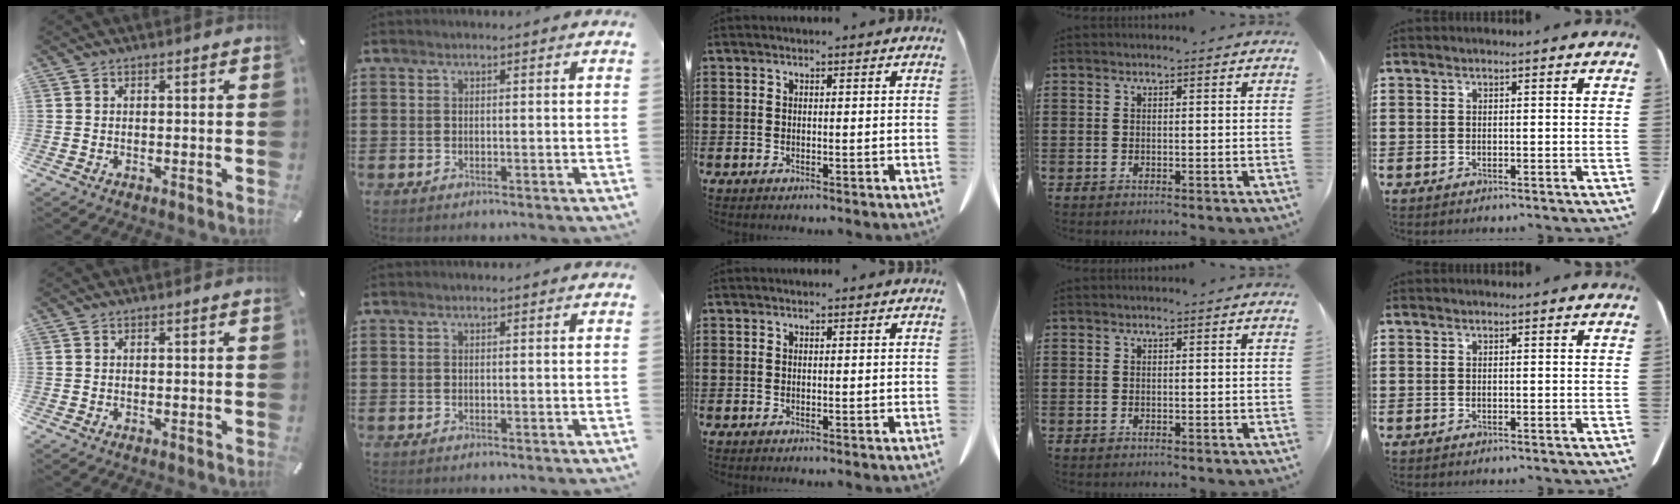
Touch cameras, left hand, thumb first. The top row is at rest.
{}